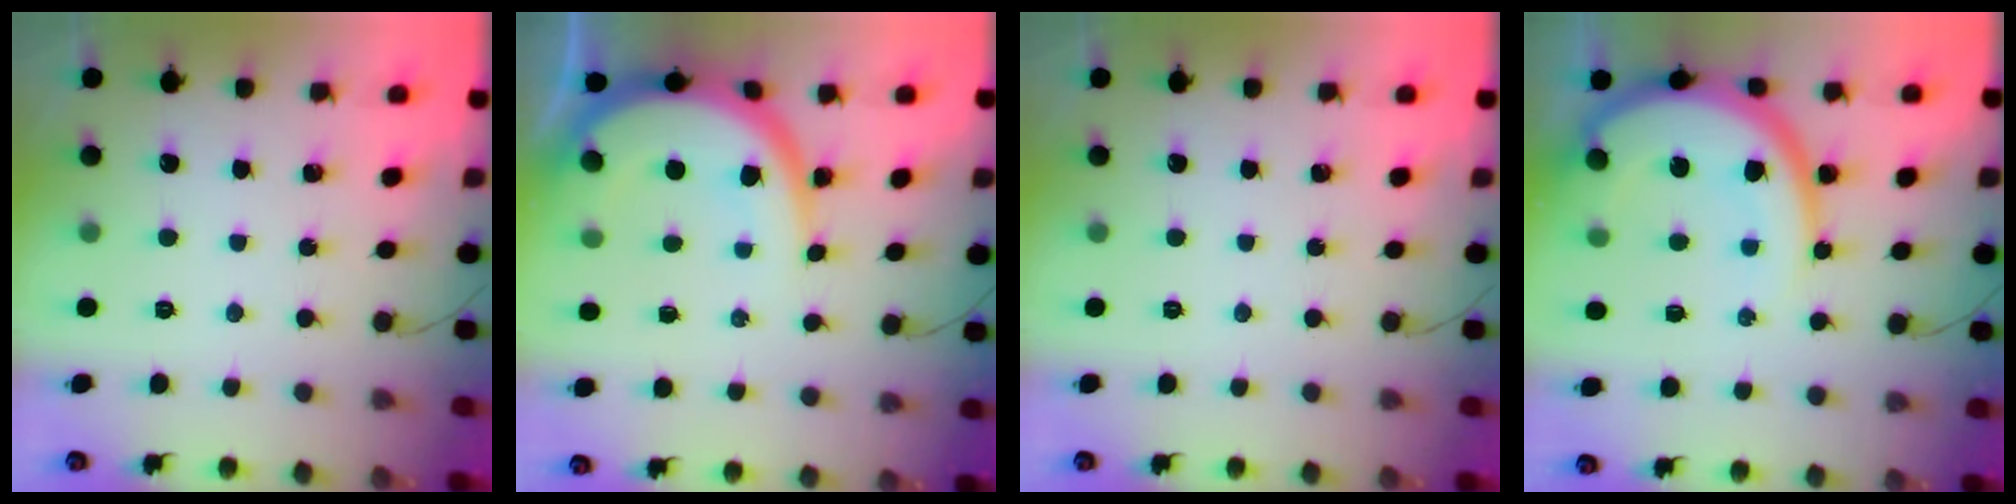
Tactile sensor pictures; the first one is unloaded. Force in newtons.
{"total": 11.9, "press": 11.9, "slide": 1.0}
{"total": 0.0}
{"total": 14.9, "press": 14.8, "slide": 1.5}